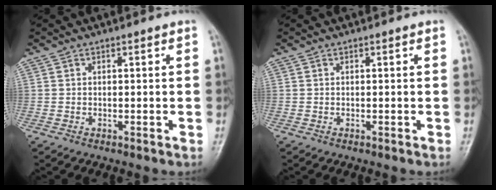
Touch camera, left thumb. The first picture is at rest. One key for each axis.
{"total": 0.0}